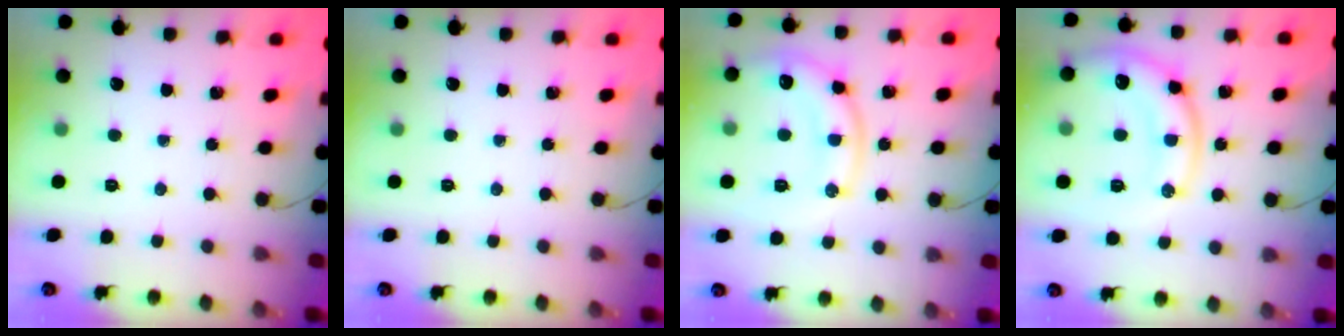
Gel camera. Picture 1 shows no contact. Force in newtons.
{"total": 0.0}
{"total": 12.5, "press": 12.4, "slide": 1.6}
{"total": 15.1, "press": 15.0, "slide": 2.0}